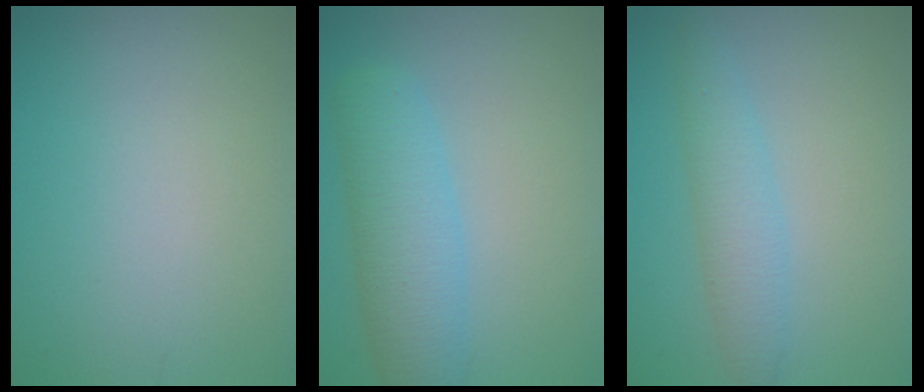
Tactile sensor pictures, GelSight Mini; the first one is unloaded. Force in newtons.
{"total": 5.4, "press": 5.4, "slide": 0.2}
{"total": 3.0, "press": 3.0, "slide": 0.1}